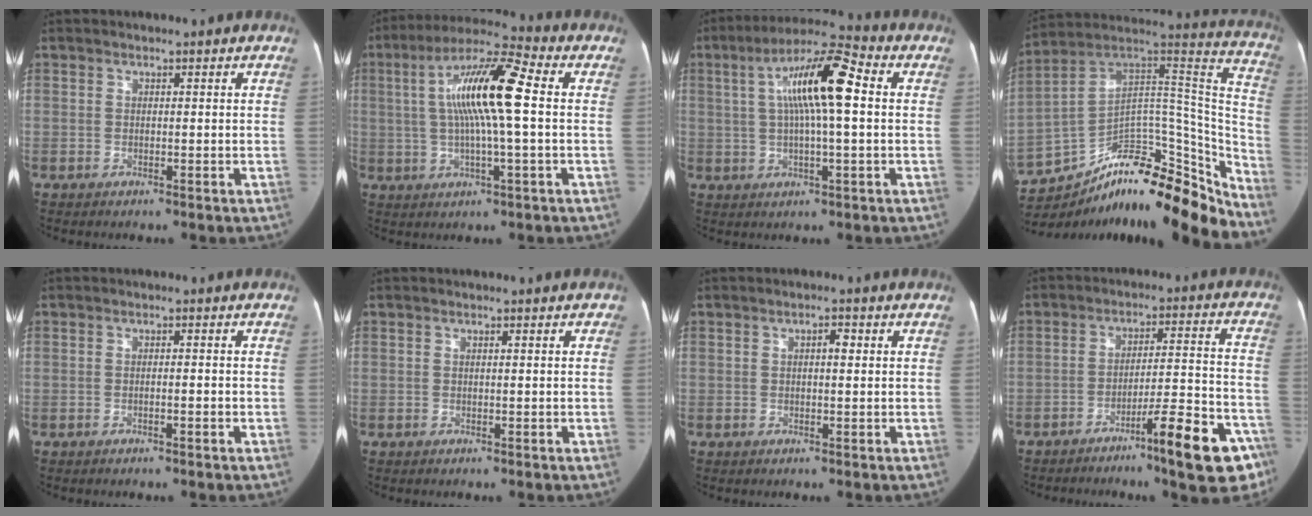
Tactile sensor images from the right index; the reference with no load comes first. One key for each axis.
{"total": 13.3, "fx": 1.2, "fy": 1.0, "fz": 13.2, "tx": -0.248, "ty": 0.020, "tz": 0.016}
{"total": 12.3, "fx": 2.0, "fy": 1.6, "fz": 12.1, "tx": -0.219, "ty": 0.028, "tz": 0.028}
{"total": 23.3, "fx": -19.0, "fy": 7.9, "fz": 11.0, "tx": -0.105, "ty": 0.087, "tz": -0.282}
{"total": 1.1, "fx": -0.4, "fy": 0.0, "fz": 1.0, "tx": -0.014, "ty": 0.005, "tz": -0.006}
{"total": 0.0}
{"total": 1.8, "fx": 0.4, "fy": 0.6, "fz": 1.6, "tx": -0.027, "ty": 0.006, "tz": 0.005}
{"total": 13.8, "fx": -8.5, "fy": 1.5, "fz": 10.7, "tx": -0.136, "ty": 0.024, "tz": -0.121}